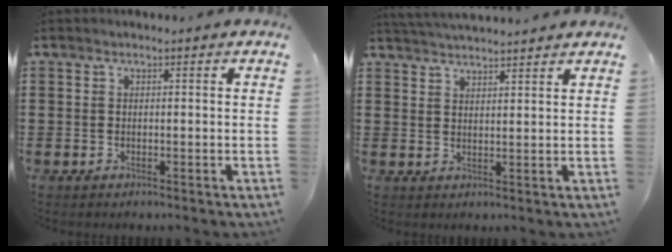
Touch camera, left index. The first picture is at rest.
{"total": 3.1, "force": [3.0, -0.4, 0.3], "torque": [-0.015, -0.009, 0.056]}